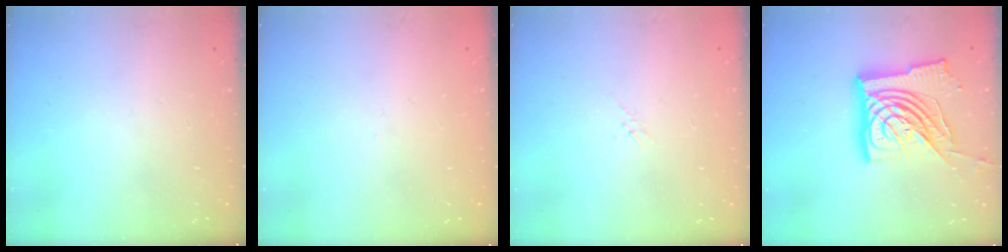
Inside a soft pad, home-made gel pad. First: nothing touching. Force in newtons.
{"total": 0.0}
{"total": 0.5, "press": 0.5, "slide": 0.2}
{"total": 26.7, "press": 26.5, "slide": 3.2}